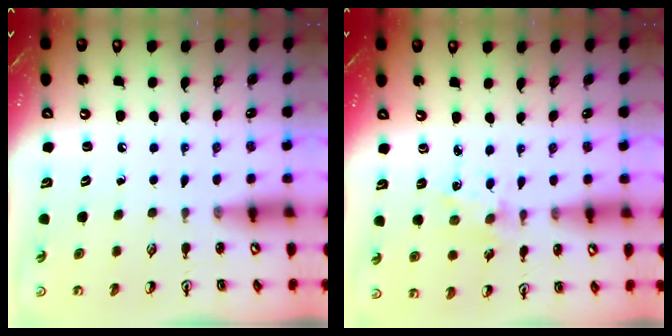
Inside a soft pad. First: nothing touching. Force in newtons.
{"total": 1.7, "press": 1.7, "slide": 0.3}